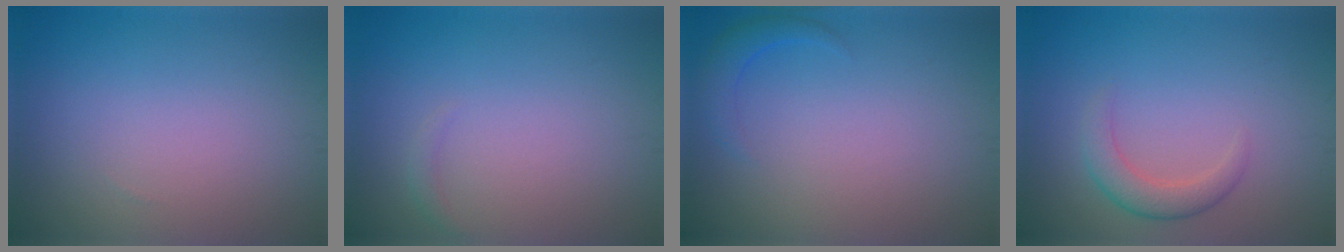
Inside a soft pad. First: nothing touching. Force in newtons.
{"total": 0.7, "press": 0.7, "slide": 0.2}
{"total": 1.6, "press": 1.6, "slide": 0.2}
{"total": 2.6, "press": 2.6, "slide": 0.1}